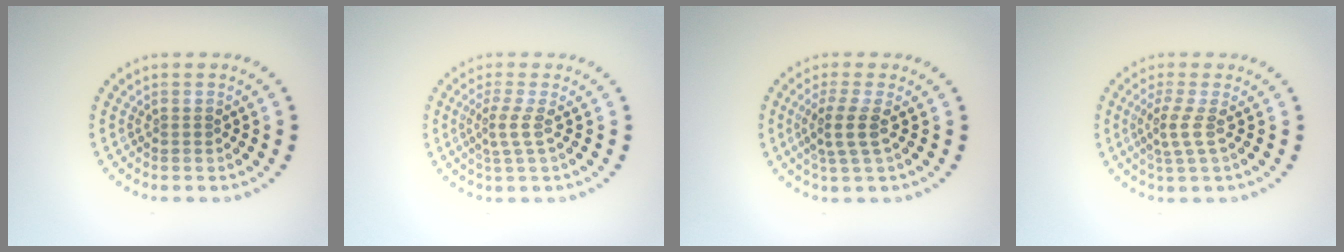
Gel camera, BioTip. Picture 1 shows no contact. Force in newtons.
{"total": 2.0, "press": 1.4, "slide": 1.5}
{"total": 2.6, "press": 2.0, "slide": 1.6}
{"total": 2.1, "press": 1.5, "slide": 1.4}